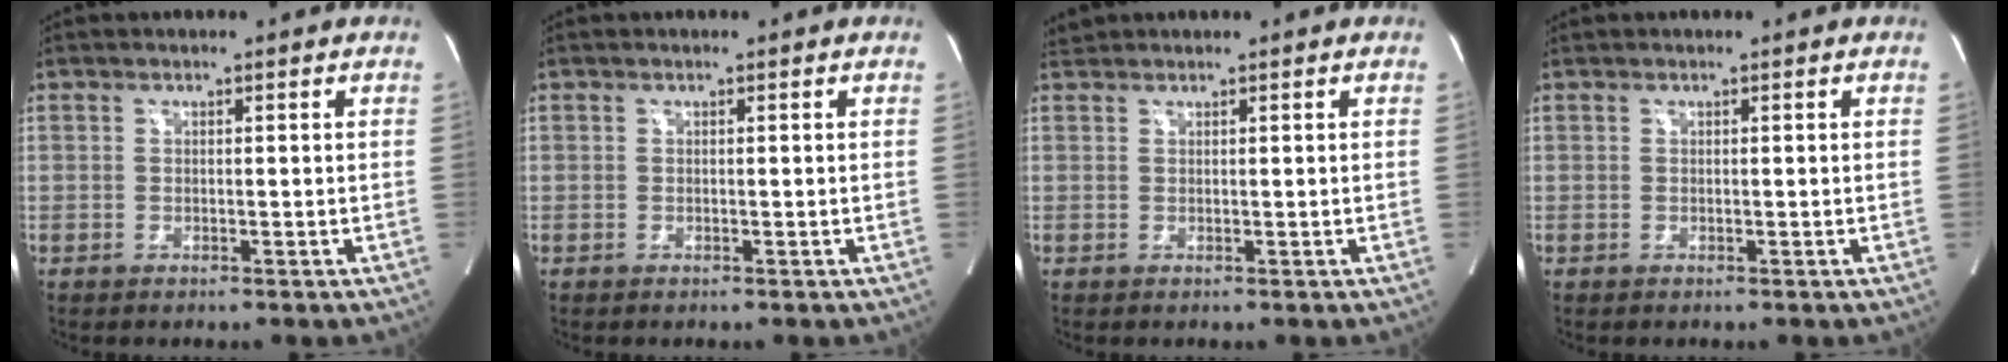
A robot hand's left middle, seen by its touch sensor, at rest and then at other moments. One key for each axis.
{"total": 0.0}
{"total": 1.1, "fx": 1.0, "fy": 0.1, "fz": -0.2, "tx": -0.007, "ty": 0.010, "tz": 0.025}
{"total": 0.0}